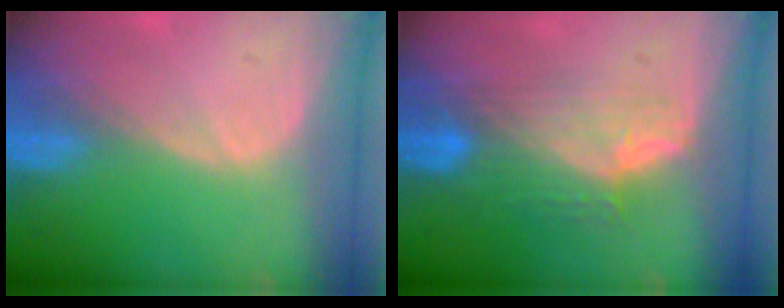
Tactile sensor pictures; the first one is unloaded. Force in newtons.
{"total": 7.6, "press": 6.7, "slide": 3.5}